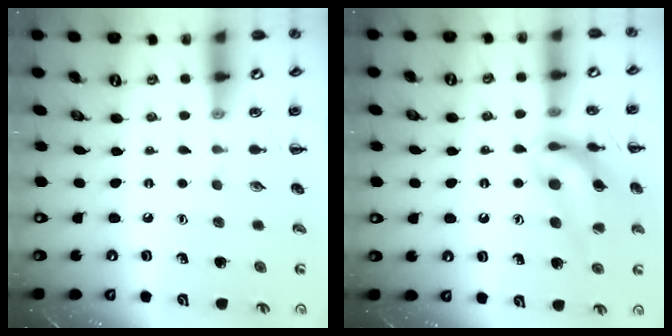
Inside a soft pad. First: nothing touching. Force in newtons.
{"total": 16.4, "press": 16.3, "slide": 2.3}